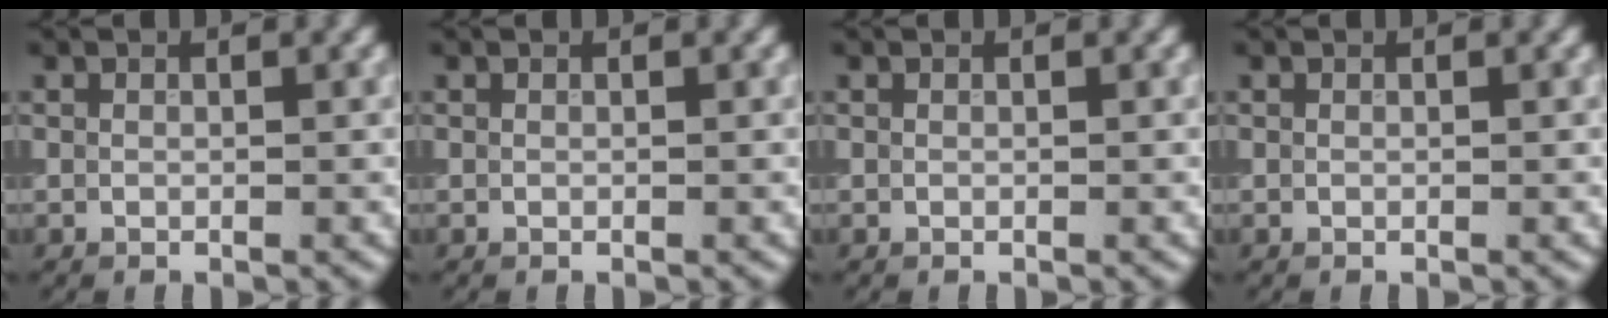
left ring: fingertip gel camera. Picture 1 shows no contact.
{"total": 0.0}
{"total": 0.0}
{"total": 0.0}